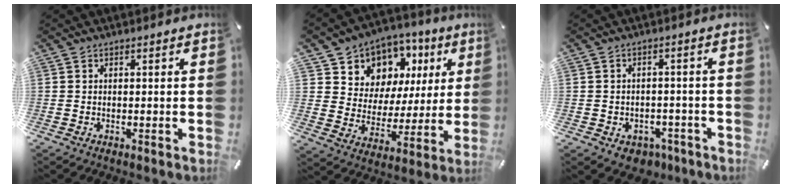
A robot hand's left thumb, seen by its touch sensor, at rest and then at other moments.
{"total": 9.8, "force": [5.7, 7.9, 0.9], "torque": [-0.023, -0.064, 0.107]}
{"total": 4.5, "force": [-2.5, 3.4, 1.7], "torque": [-0.024, 0.018, -0.042]}